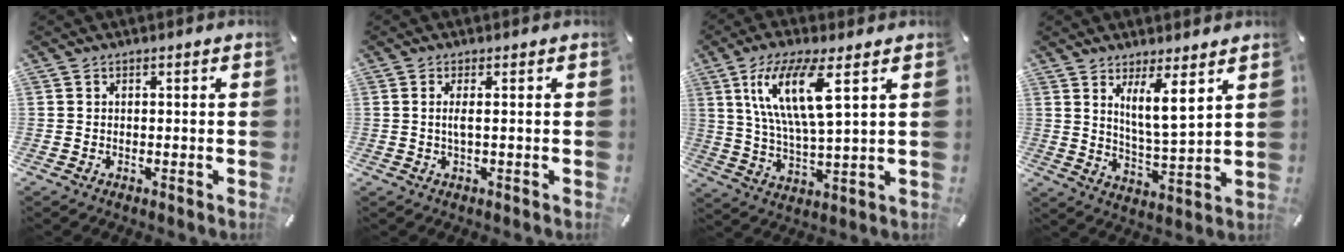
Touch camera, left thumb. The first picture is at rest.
{"total": 2.4, "force": [0.1, 0.1, 2.4], "torque": [-0.044, -0.005, 0.000]}
{"total": 14.6, "force": [6.9, 3.9, 12.3], "torque": [-0.262, -0.006, 0.111]}
{"total": 8.8, "force": [5.5, 1.6, 6.7], "torque": [-0.114, -0.032, 0.091]}